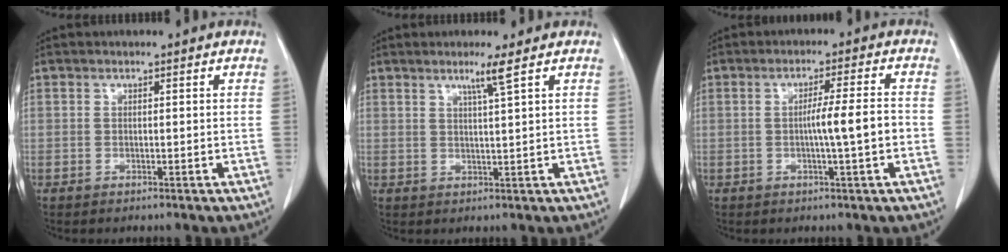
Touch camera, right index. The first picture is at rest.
{"total": 2.9, "force": [1.7, -1.0, 2.1], "torque": [-0.042, -0.008, 0.035]}
{"total": 5.6, "force": [-1.0, -0.4, 5.5], "torque": [-0.086, 0.001, -0.017]}